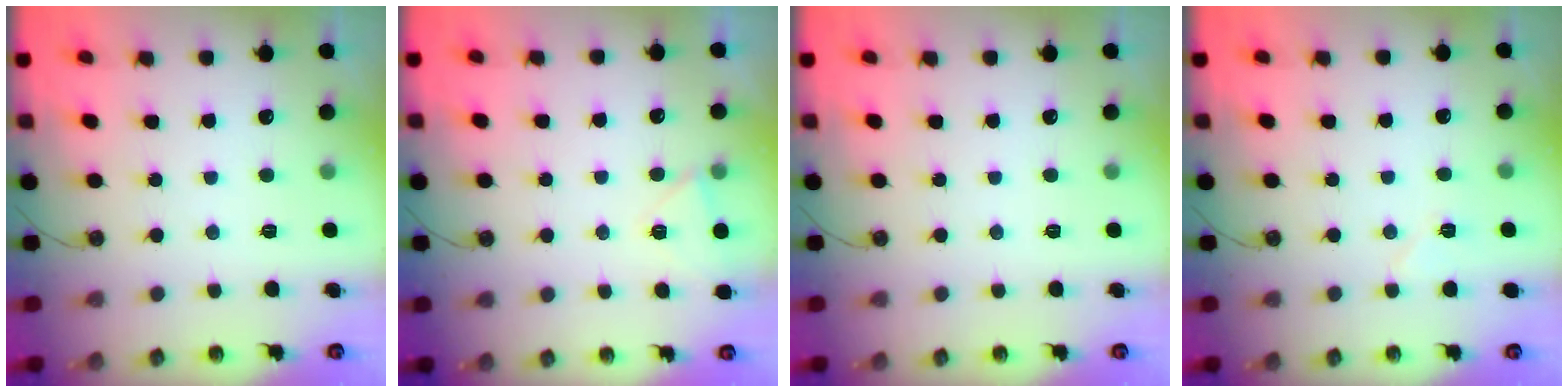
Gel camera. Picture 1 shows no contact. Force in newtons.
{"total": 3.8, "press": 3.8, "slide": 0.7}
{"total": 0.0}
{"total": 4.9, "press": 4.6, "slide": 1.8}